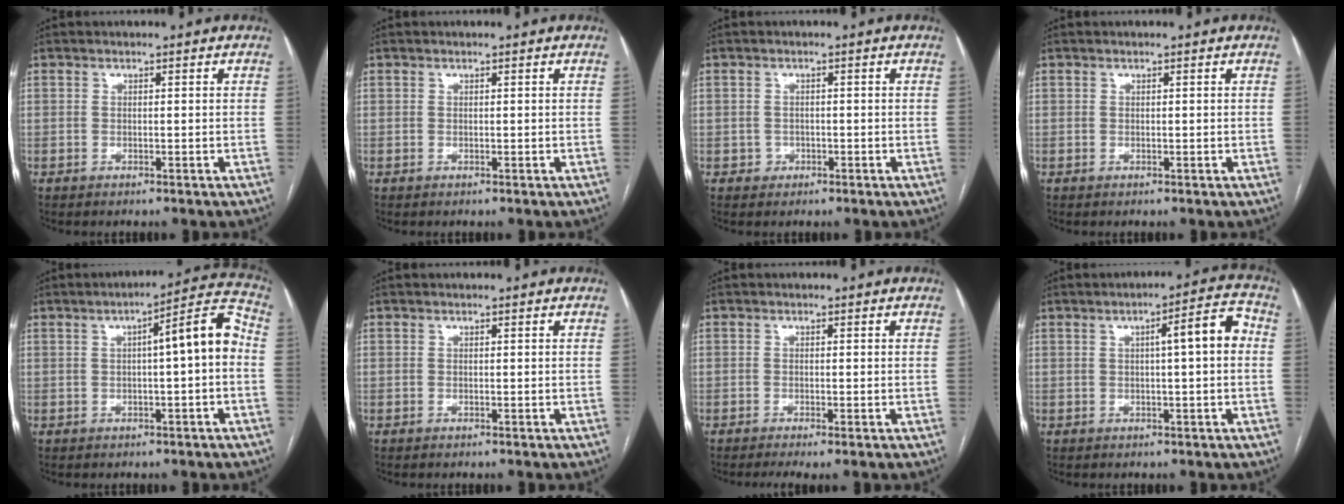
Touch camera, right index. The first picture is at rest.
{"total": 0.0}
{"total": 1.7, "force": [-0.6, 1.5, 0.1], "torque": [0.002, 0.006, -0.009]}
{"total": 0.0}
{"total": 8.6, "force": [0.2, 1.1, 8.5], "torque": [-0.116, 0.031, 0.000]}
{"total": 0.0}
{"total": 2.4, "force": [-1.2, 0.3, 2.0], "torque": [-0.036, -0.009, -0.020]}
{"total": 6.8, "force": [0.8, 0.8, 6.7], "torque": [-0.093, 0.023, 0.007]}